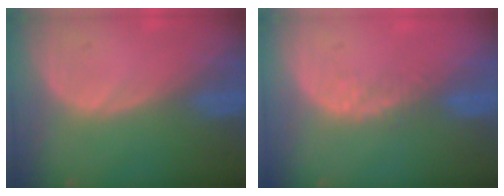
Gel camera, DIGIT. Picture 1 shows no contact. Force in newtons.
{"total": 2.2, "press": 1.6, "slide": 1.5}